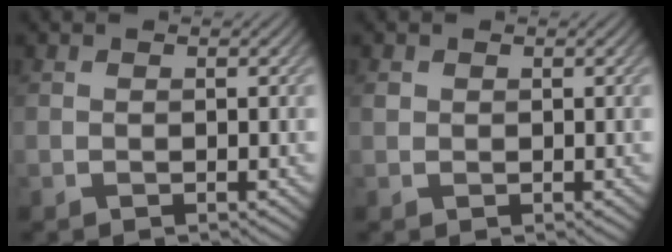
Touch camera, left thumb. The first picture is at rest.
{"total": 0.8, "force": [0.3, 0.7, 0.2], "torque": [-0.004, 0.000, 0.006]}